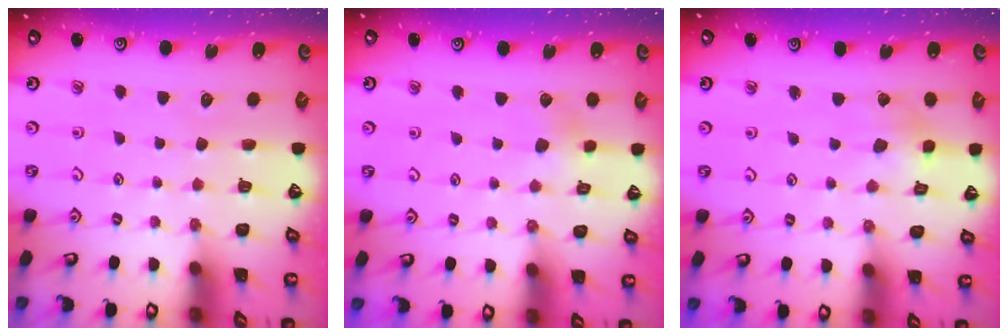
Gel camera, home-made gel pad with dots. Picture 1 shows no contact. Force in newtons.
{"total": 4.6, "press": 4.6, "slide": 0.4}
{"total": 2.7, "press": 2.7, "slide": 0.5}